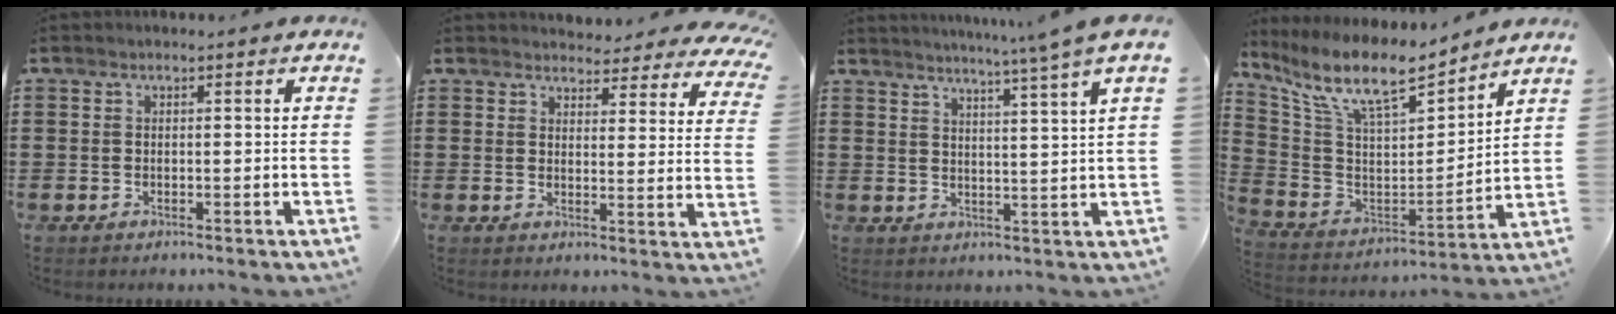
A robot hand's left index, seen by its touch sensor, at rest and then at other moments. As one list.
[{"total": 4.1, "force": [4.0, 0.4, 0.7], "torque": [-0.015, -0.025, 0.069]}, {"total": 4.9, "force": [4.1, -1.7, 2.2], "torque": [-0.054, -0.026, 0.066]}, {"total": 11.1, "force": [8.6, 2.7, 6.5], "torque": [-0.161, -0.049, 0.147]}]